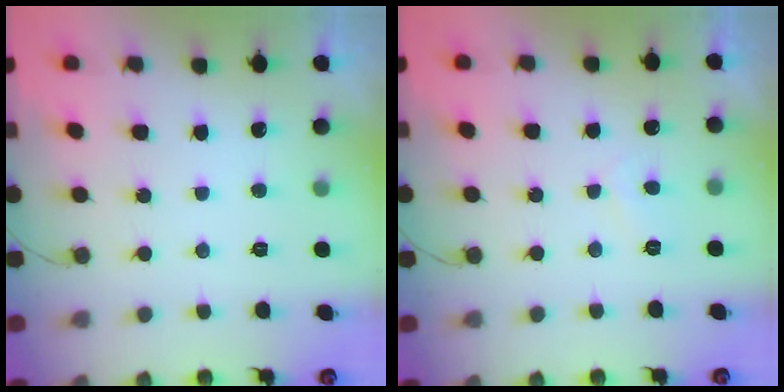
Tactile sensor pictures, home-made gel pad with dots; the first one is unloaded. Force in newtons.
{"total": 2.0, "press": 1.9, "slide": 0.4}